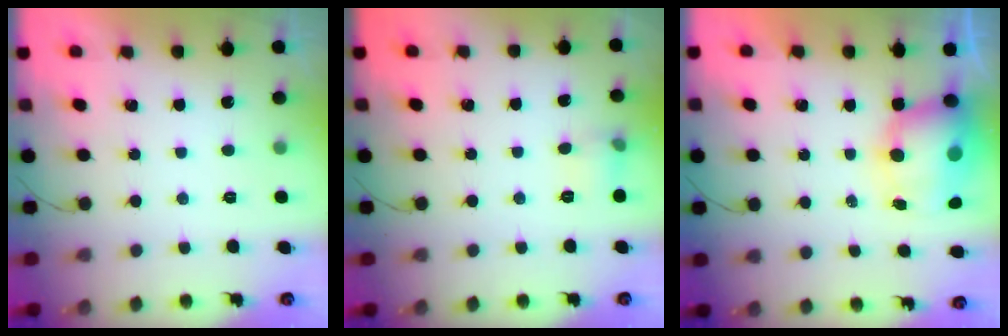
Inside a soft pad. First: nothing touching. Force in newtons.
{"total": 5.7, "press": 5.5, "slide": 1.6}
{"total": 11.1, "press": 10.7, "slide": 2.8}